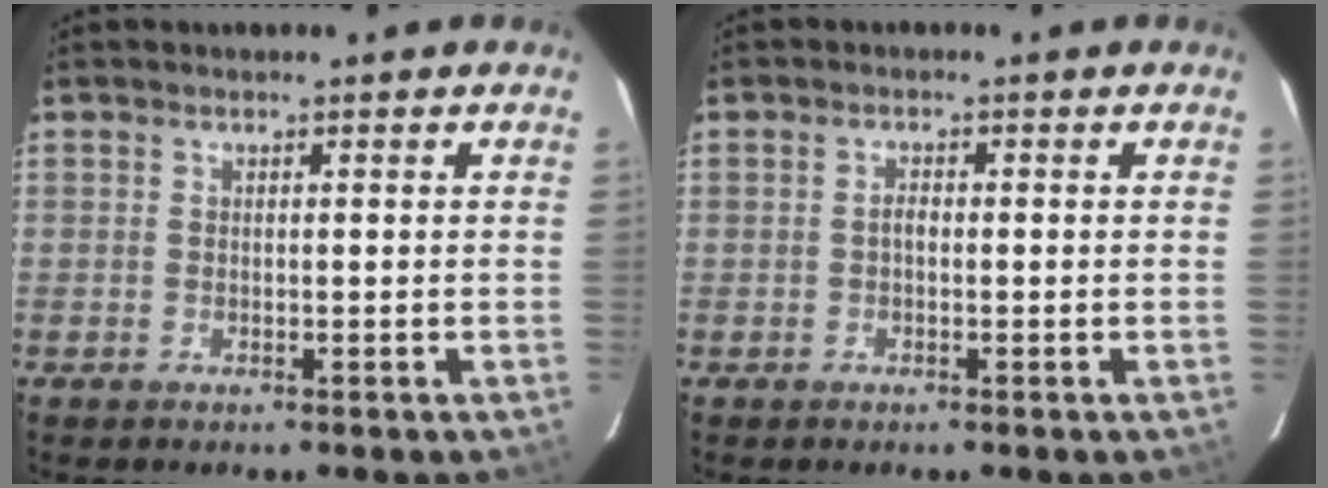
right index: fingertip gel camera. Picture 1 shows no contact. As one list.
[{"total": 1.1, "force": [-0.2, 0.6, 0.8], "torque": [-0.016, 0.006, -0.006]}]